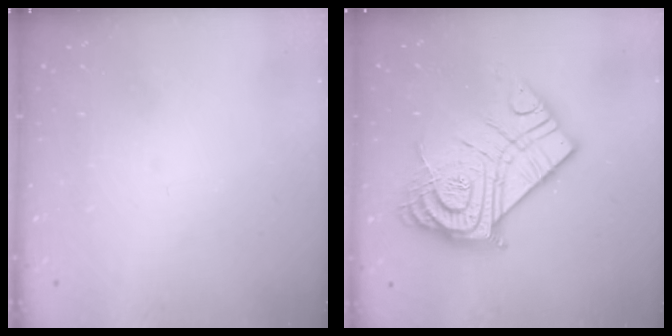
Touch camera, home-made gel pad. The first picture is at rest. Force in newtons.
{"total": 24.3, "press": 24.1, "slide": 2.4}